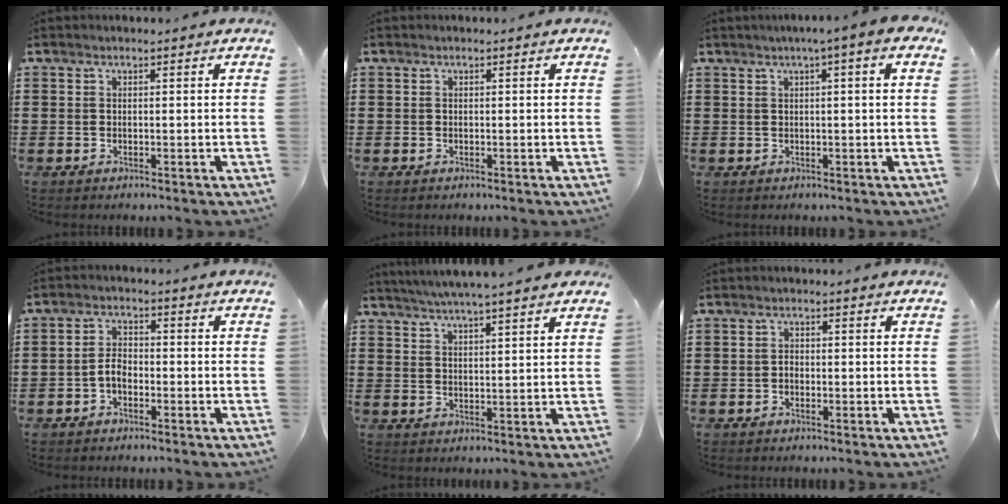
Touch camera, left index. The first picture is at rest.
{"total": 0.0}
{"total": 2.0, "force": [0.3, -0.1, 2.0], "torque": [-0.036, -0.002, 0.004]}
{"total": 3.1, "force": [-1.4, 1.7, 2.3], "torque": [-0.057, 0.003, -0.032]}
{"total": 4.1, "force": [3.8, -0.7, 1.5], "torque": [-0.040, -0.014, 0.066]}
{"total": 1.0, "force": [-0.3, 0.7, 0.7], "torque": [-0.016, 0.001, -0.007]}